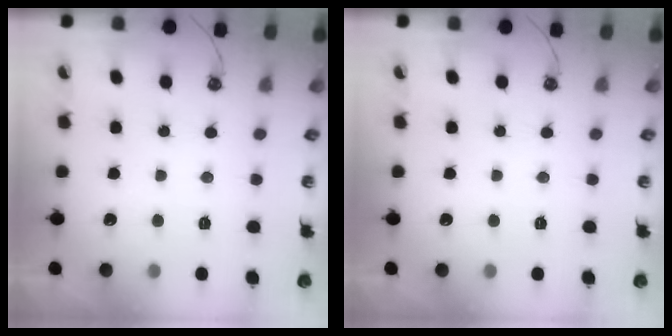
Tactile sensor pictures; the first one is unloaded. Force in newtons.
{"total": 0.0}